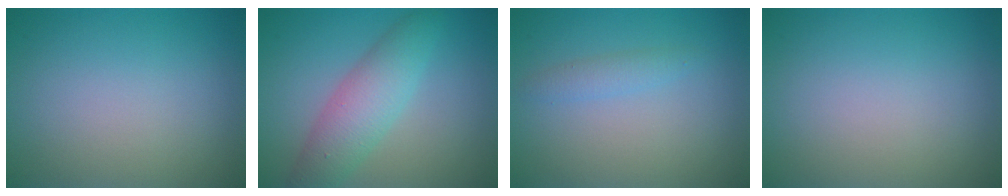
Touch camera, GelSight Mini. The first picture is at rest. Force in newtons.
{"total": 4.7, "press": 4.7, "slide": 0.1}
{"total": 1.3, "press": 1.3, "slide": 0.1}
{"total": 0.0}